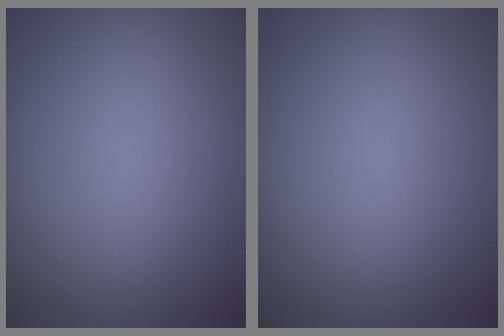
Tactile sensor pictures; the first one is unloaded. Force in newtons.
{"total": 0.0}